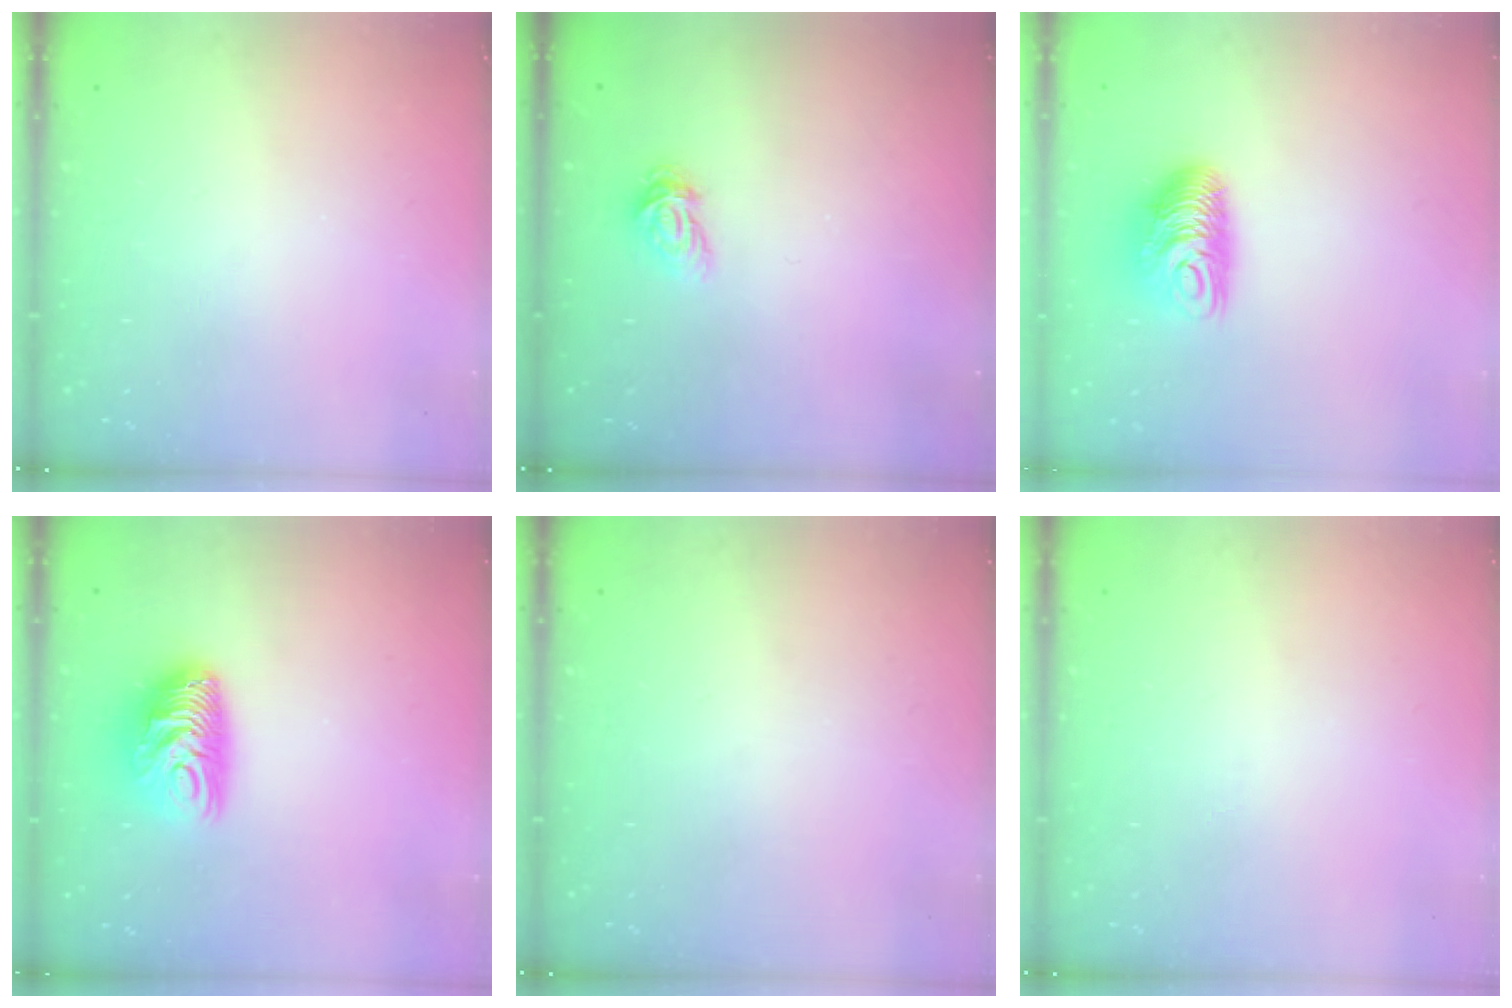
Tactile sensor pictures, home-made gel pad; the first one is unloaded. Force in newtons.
{"total": 3.8, "press": 3.8, "slide": 0.4}
{"total": 10.4, "press": 10.4, "slide": 0.4}
{"total": 10.7, "press": 10.6, "slide": 0.8}
{"total": 0.0}
{"total": 0.0}